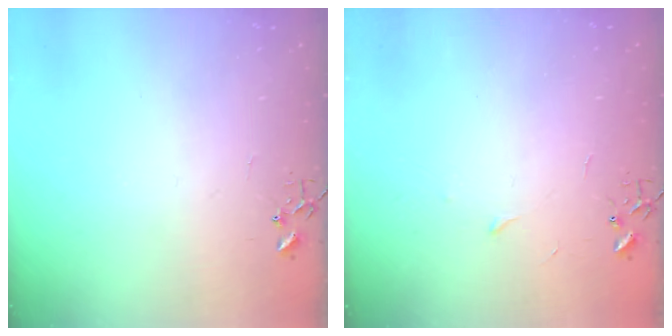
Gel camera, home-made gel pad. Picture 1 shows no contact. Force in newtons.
{"total": 3.5, "press": 3.5, "slide": 0.4}